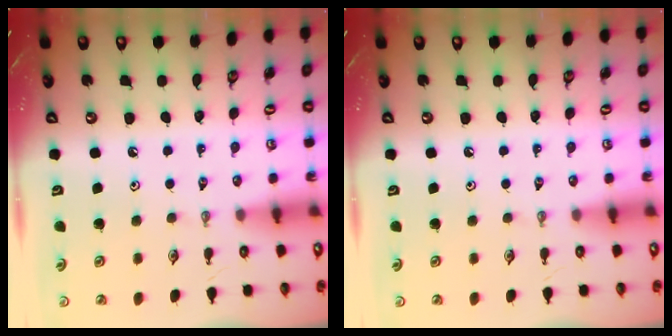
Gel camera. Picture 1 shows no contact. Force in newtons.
{"total": 0.0}